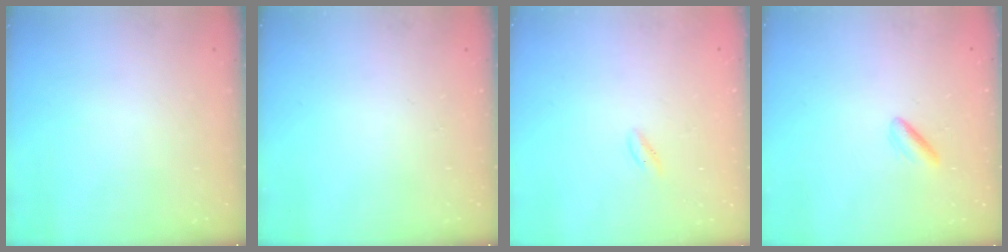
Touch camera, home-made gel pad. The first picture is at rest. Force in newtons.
{"total": 0.0}
{"total": 0.5, "press": 0.0, "slide": 0.5}
{"total": 2.9, "press": 2.7, "slide": 1.1}